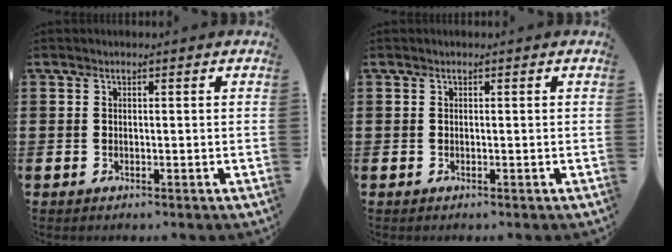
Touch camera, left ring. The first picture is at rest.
{"total": 0.0}